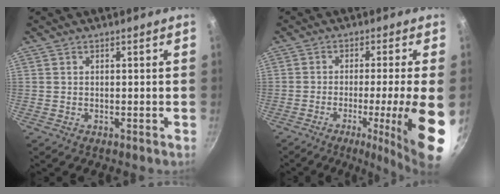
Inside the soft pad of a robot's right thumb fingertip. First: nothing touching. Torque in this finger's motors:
{"motor_torque": [1.89, 3.12, 0.24, -0.09, 0.18]}